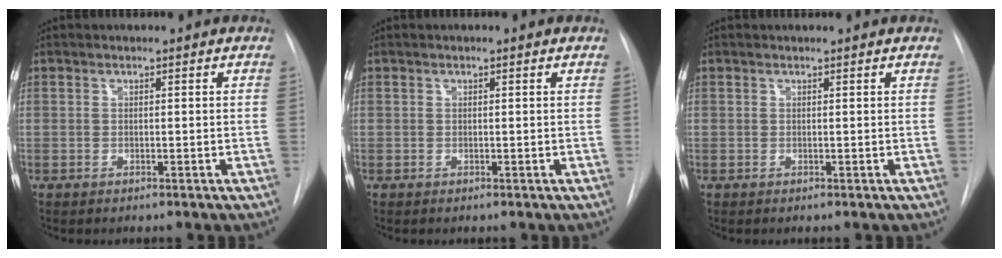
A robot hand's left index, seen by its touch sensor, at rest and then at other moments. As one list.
[{"total": 0.0}, {"total": 0.7, "force": [0.7, 0.1, 0.1], "torque": [-0.006, 0.009, 0.010]}]